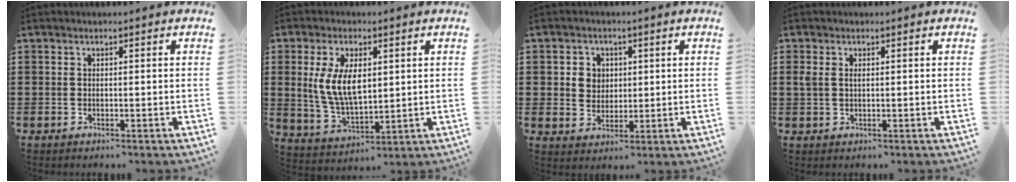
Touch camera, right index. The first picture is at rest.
{"total": 8.7, "force": [1.6, 4.4, 7.3], "torque": [-0.166, 0.005, 0.024]}
{"total": 3.7, "force": [0.9, 3.4, 1.0], "torque": [-0.034, 0.012, 0.015]}
{"total": 1.4, "force": [0.4, 0.8, 1.1], "torque": [-0.032, 0.004, 0.003]}